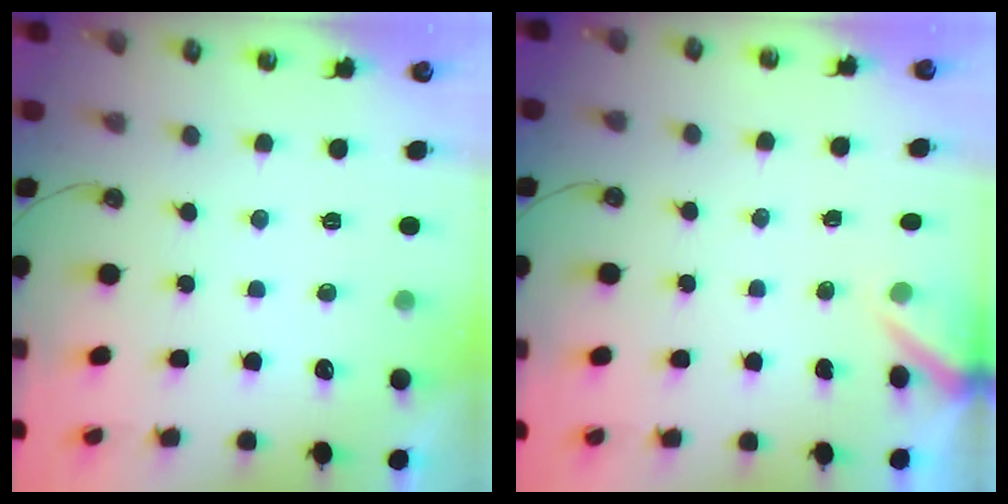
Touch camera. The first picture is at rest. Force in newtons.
{"total": 3.3, "press": 3.2, "slide": 0.3}